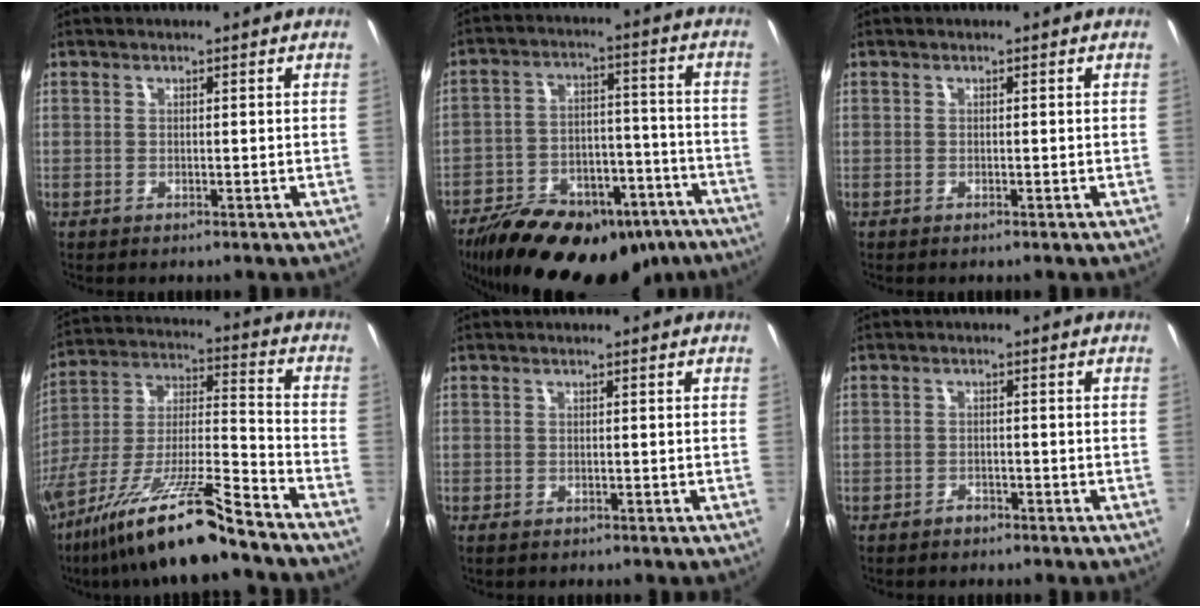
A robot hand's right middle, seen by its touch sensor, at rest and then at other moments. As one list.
[{"total": 29.8, "force": [-21.7, 13.8, 15.0], "torque": [-0.282, 0.006, -0.292]}, {"total": 0.0}, {"total": 20.5, "force": [-15.1, 1.2, 13.8], "torque": [-0.251, -0.044, -0.270]}, {"total": 1.0, "force": [-0.7, 0.4, 0.6], "torque": [-0.012, -0.005, -0.011]}, {"total": 1.8, "force": [-1.5, 0.9, 0.3], "torque": [-0.009, 0.000, -0.026]}]